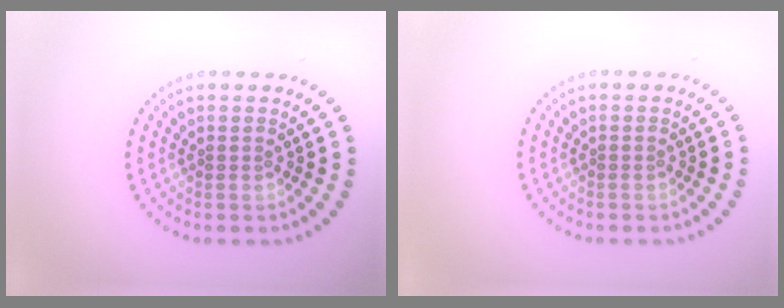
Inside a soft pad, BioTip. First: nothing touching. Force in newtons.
{"total": 0.0}